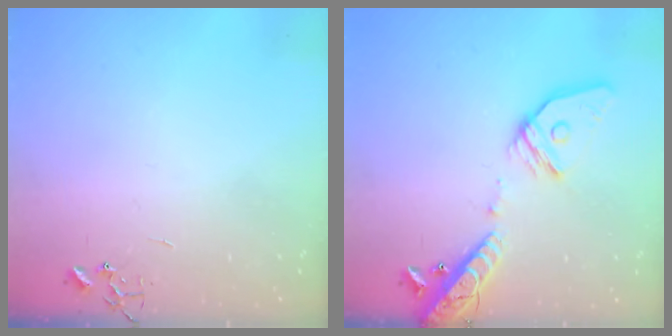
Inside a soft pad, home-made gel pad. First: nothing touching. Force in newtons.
{"total": 18.3, "press": 17.9, "slide": 3.6}